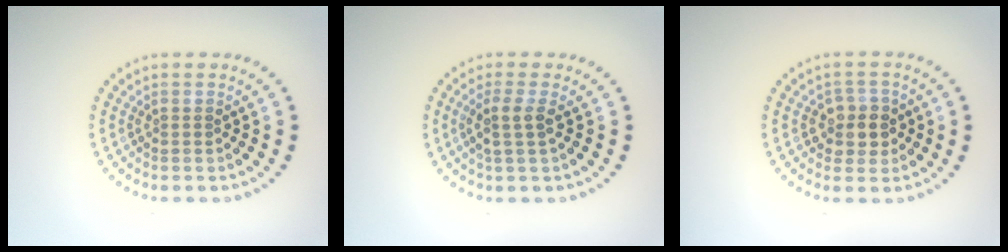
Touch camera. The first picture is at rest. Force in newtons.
{"total": 2.2, "press": 1.8, "slide": 1.3}
{"total": 2.6, "press": 2.4, "slide": 1.1}